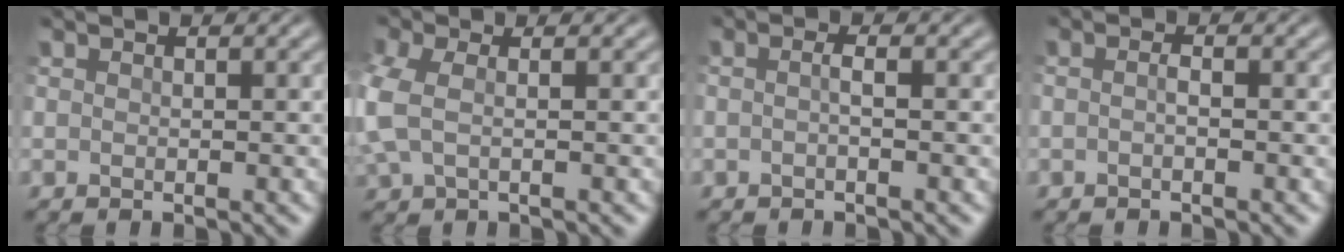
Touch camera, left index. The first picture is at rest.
{"total": 3.3, "force": [-0.4, 1.8, 2.7], "torque": [-0.086, 0.001, -0.015]}
{"total": 1.1, "force": [-0.5, 0.2, 0.9], "torque": [-0.019, 0.001, -0.013]}
{"total": 0.9, "force": [-0.6, 0.1, 0.6], "torque": [-0.016, 0.000, -0.013]}